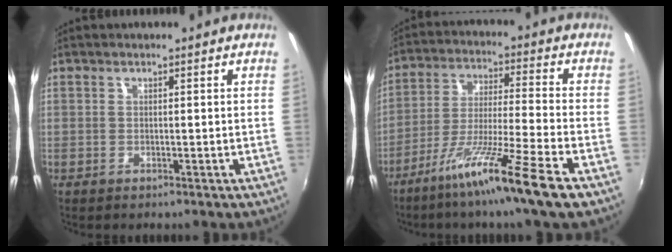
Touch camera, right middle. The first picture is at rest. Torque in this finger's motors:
{"motor_torque": [1.28, -0.86, 0.35, 0.19]}